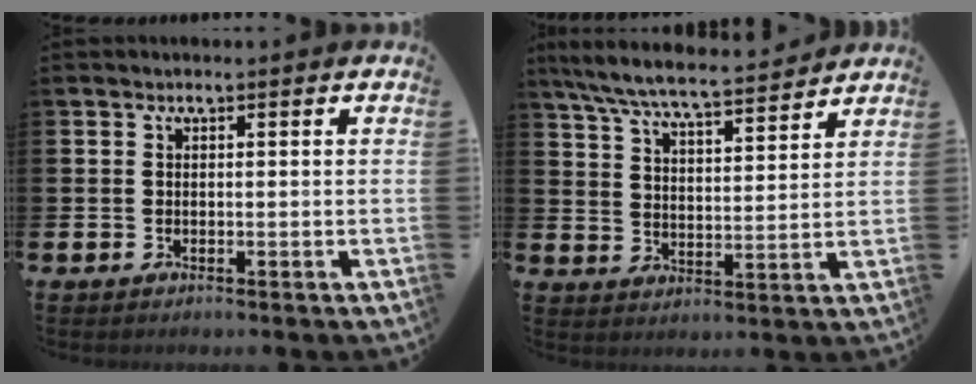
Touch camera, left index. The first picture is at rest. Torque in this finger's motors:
{"motor_torque": [0.99, -1.15, 0.53, 0.21]}